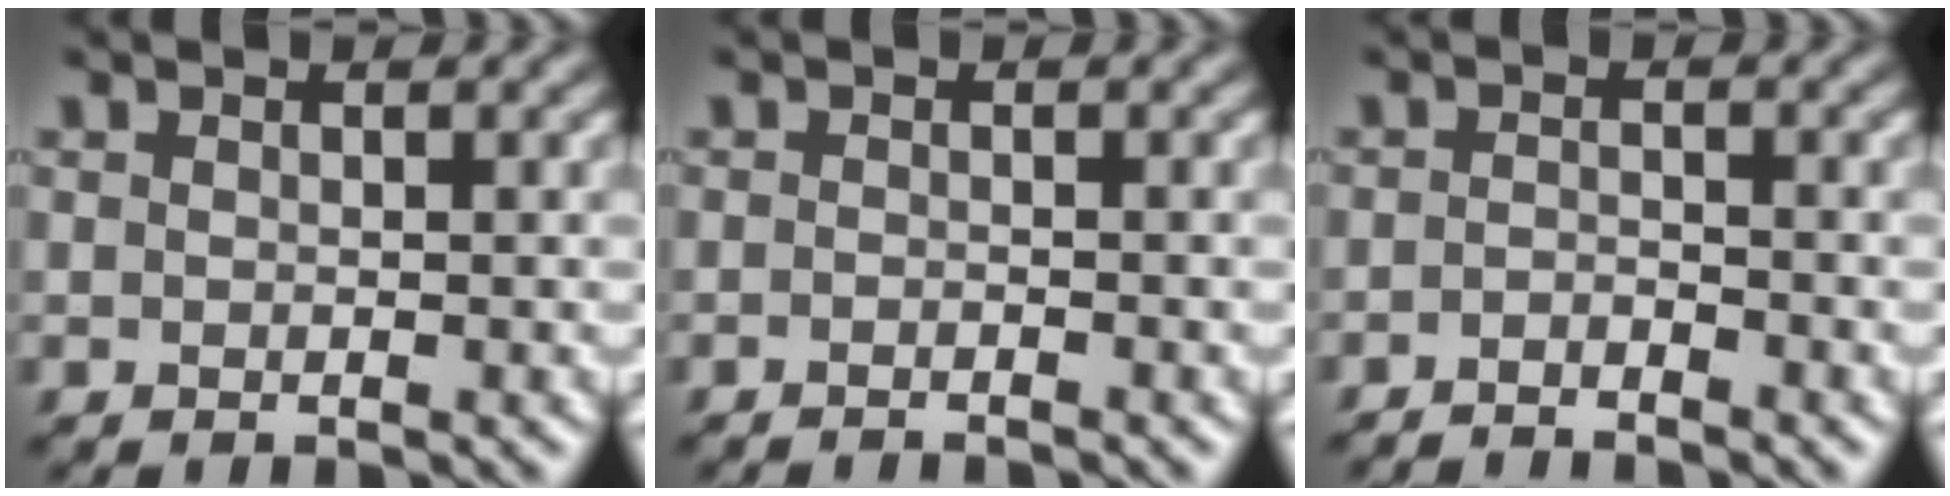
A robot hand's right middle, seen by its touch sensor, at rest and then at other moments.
{"total": 1.4, "force": [-1.2, 0.3, 0.8], "torque": [-0.004, -0.003, -0.023]}
{"total": 1.8, "force": [-1.7, 0.3, 0.7], "torque": [-0.007, -0.004, -0.035]}